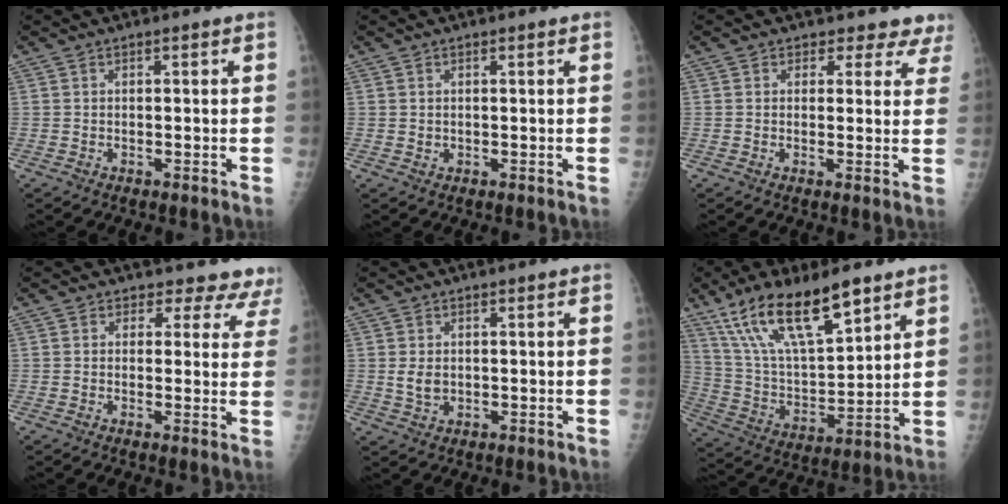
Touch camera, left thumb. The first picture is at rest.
{"total": 0.6, "force": [0.2, 0.5, 0.2], "torque": [0.003, -0.001, 0.004]}
{"total": 5.5, "force": [4.5, 3.1, -0.2], "torque": [0.047, -0.021, 0.029]}
{"total": 8.0, "force": [6.9, 3.9, 0.1], "torque": [0.052, -0.032, 0.050]}
{"total": 2.8, "force": [0.4, 2.0, 1.9], "torque": [-0.027, -0.006, 0.014]}
{"total": 19.2, "force": [12.5, 6.4, 13.1], "torque": [-0.214, -0.048, 0.242]}